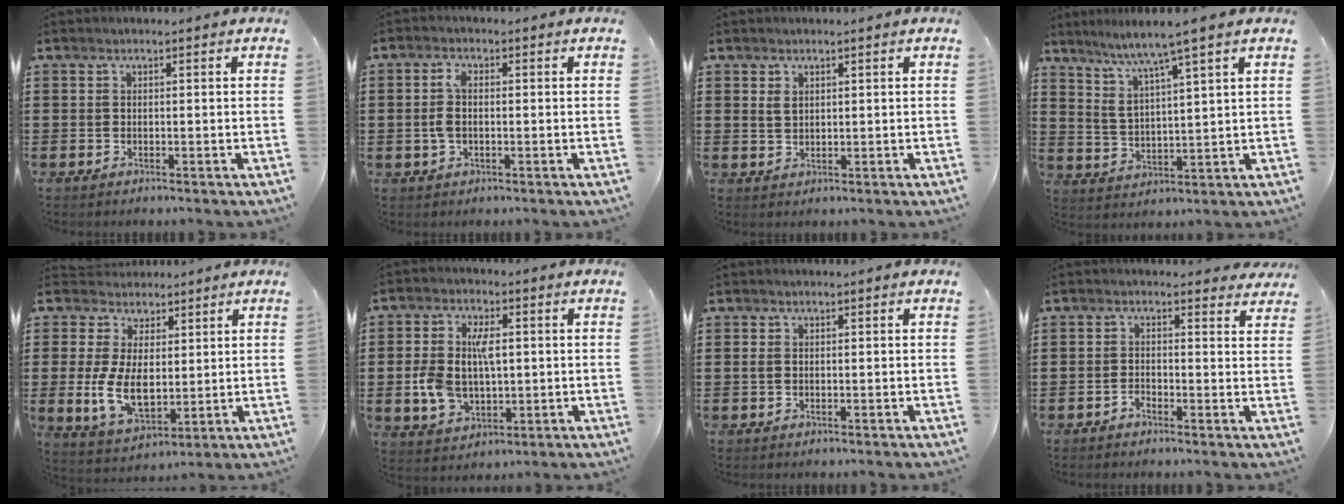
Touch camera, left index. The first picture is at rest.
{"total": 3.4, "force": [-0.1, 1.6, 3.0], "torque": [-0.075, -0.001, -0.007]}
{"total": 1.6, "force": [0.8, 0.9, 1.1], "torque": [-0.024, 0.003, 0.016]}
{"total": 5.4, "force": [4.2, -0.6, 3.3], "torque": [-0.079, -0.028, 0.067]}
{"total": 9.7, "force": [0.9, 6.8, 6.9], "torque": [-0.168, 0.002, 0.015]}
{"total": 8.4, "force": [0.4, 5.1, 6.6], "torque": [-0.142, 0.008, 0.003]}
{"total": 0.7, "force": [-0.1, 0.4, 0.6], "torque": [-0.020, -0.001, -0.004]}
{"total": 1.3, "force": [-0.2, 1.1, 0.7], "torque": [-0.010, 0.002, -0.010]}